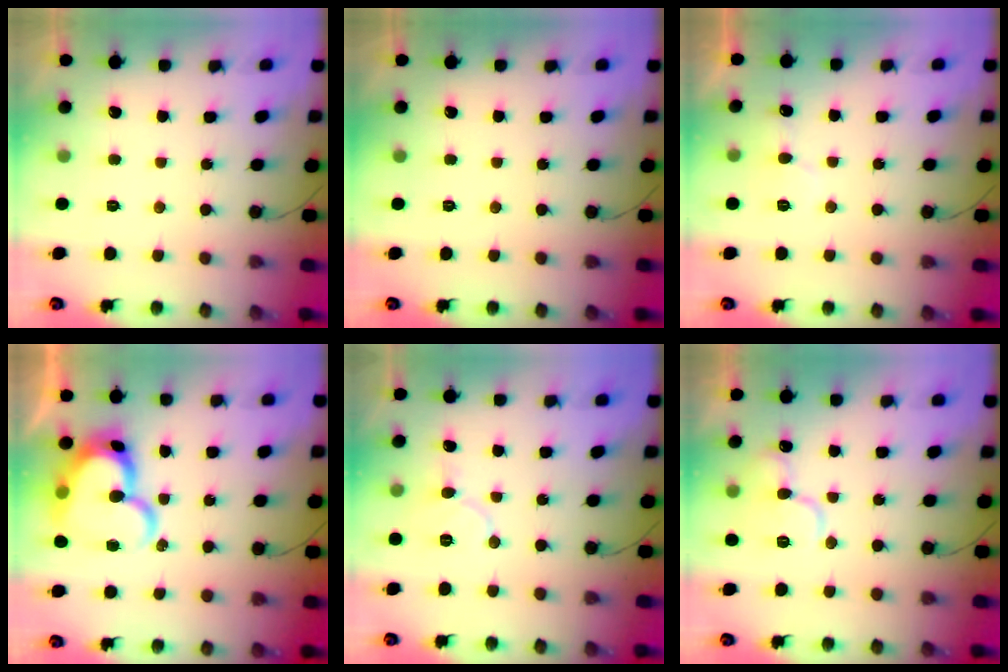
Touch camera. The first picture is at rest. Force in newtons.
{"total": 0.0}
{"total": 6.0, "press": 6.0, "slide": 0.2}
{"total": 20.3, "press": 20.2, "slide": 2.0}
{"total": 7.6, "press": 7.5, "slide": 0.8}
{"total": 12.2, "press": 12.1, "slide": 1.6}